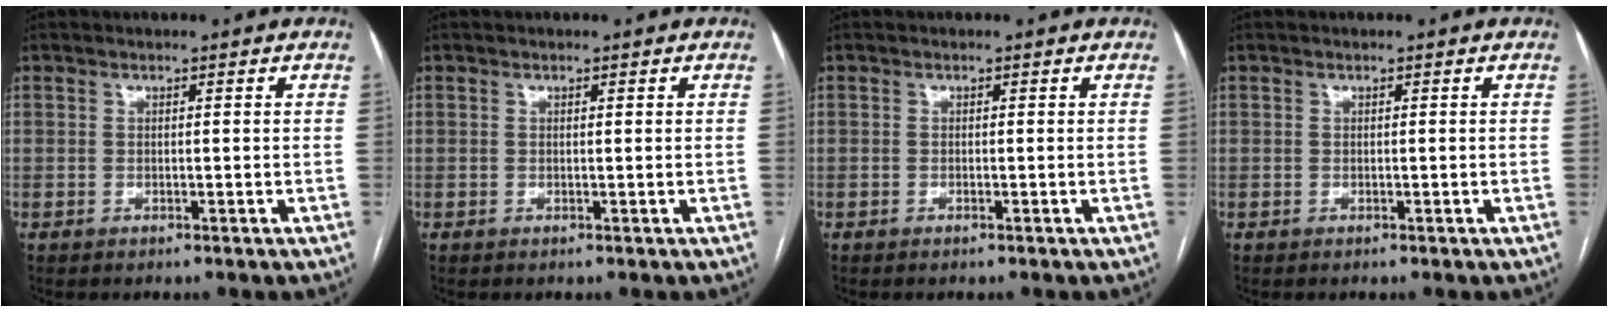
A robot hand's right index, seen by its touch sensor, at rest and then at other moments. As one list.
[{"total": 0.0}, {"total": 0.0}, {"total": 0.0}]